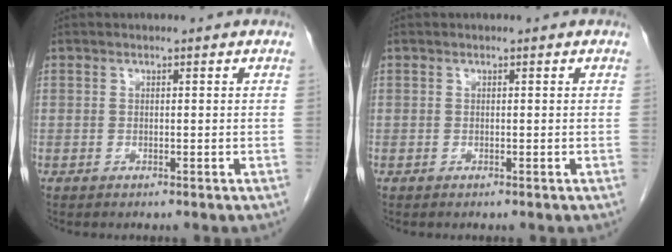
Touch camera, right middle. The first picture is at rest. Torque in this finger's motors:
{"motor_torque": [0.32, -0.23, 0.04, 0.01]}